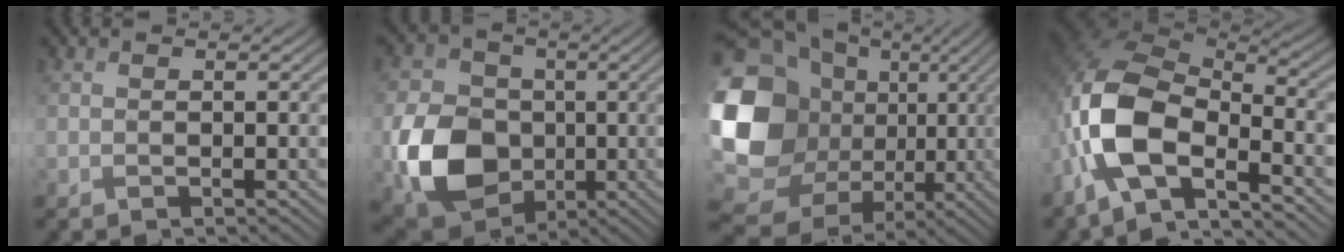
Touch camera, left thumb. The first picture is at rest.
{"total": 11.9, "force": [-2.8, 9.4, 6.8], "torque": [-0.148, -0.017, -0.067]}
{"total": 20.1, "force": [-0.2, 16.8, 11.1], "torque": [-0.304, -0.018, 0.009]}
{"total": 12.3, "force": [-5.1, 5.9, 9.5], "torque": [-0.209, -0.015, -0.114]}